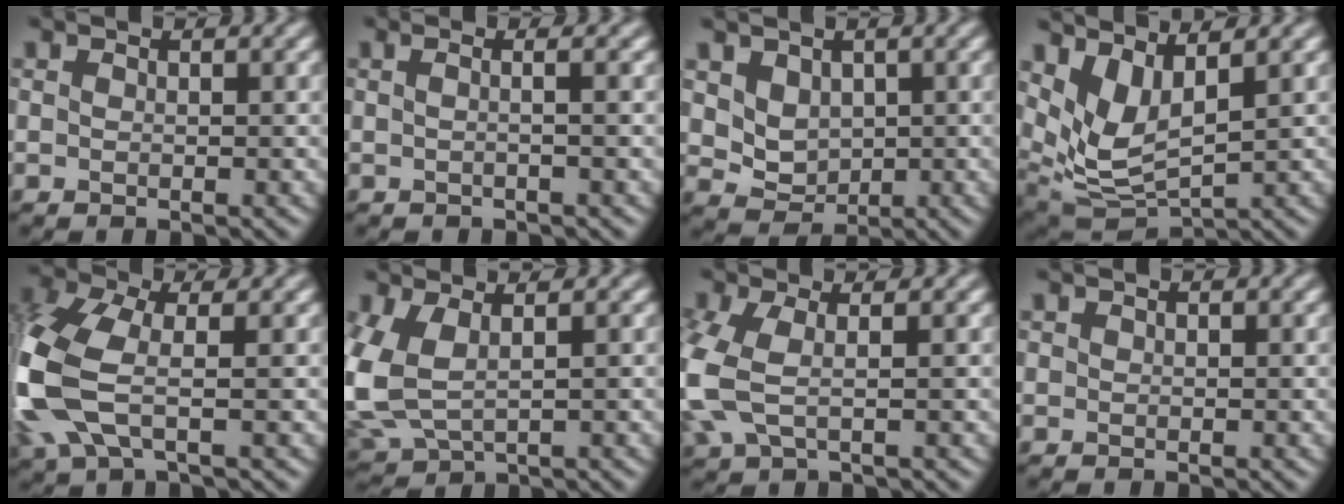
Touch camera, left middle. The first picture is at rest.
{"total": 1.4, "force": [0.1, 0.2, 1.4], "torque": [-0.018, -0.011, -0.012]}
{"total": 3.9, "force": [1.1, 3.1, 2.2], "torque": [-0.045, 0.002, 0.029]}
{"total": 4.4, "force": [2.2, 1.6, 3.4], "torque": [-0.089, -0.015, 0.052]}
{"total": 8.9, "force": [-1.2, 4.6, 7.5], "torque": [-0.208, -0.002, -0.037]}
{"total": 5.9, "force": [0.4, 3.5, 4.7], "torque": [-0.131, -0.007, 0.011]}
{"total": 5.0, "force": [-0.3, 2.6, 4.2], "torque": [-0.125, 0.003, -0.010]}
{"total": 0.0}